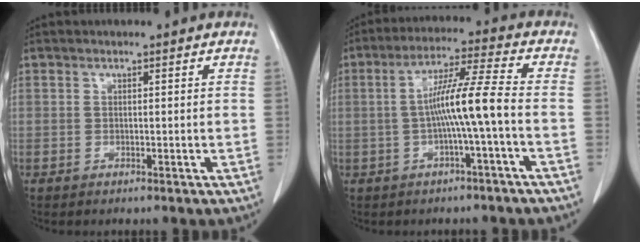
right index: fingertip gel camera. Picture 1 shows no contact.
{"total": 8.5, "force": [-1.5, -1.0, 8.4], "torque": [-0.154, 0.015, -0.027]}